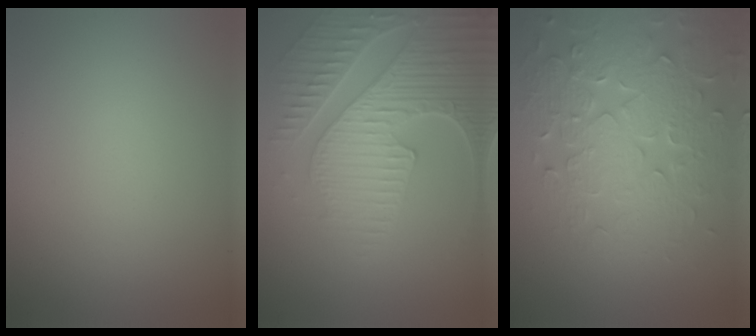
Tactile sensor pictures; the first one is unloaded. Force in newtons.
{"total": 6.4, "press": 5.4, "slide": 3.5}
{"total": 7.1, "press": 5.8, "slide": 4.1}